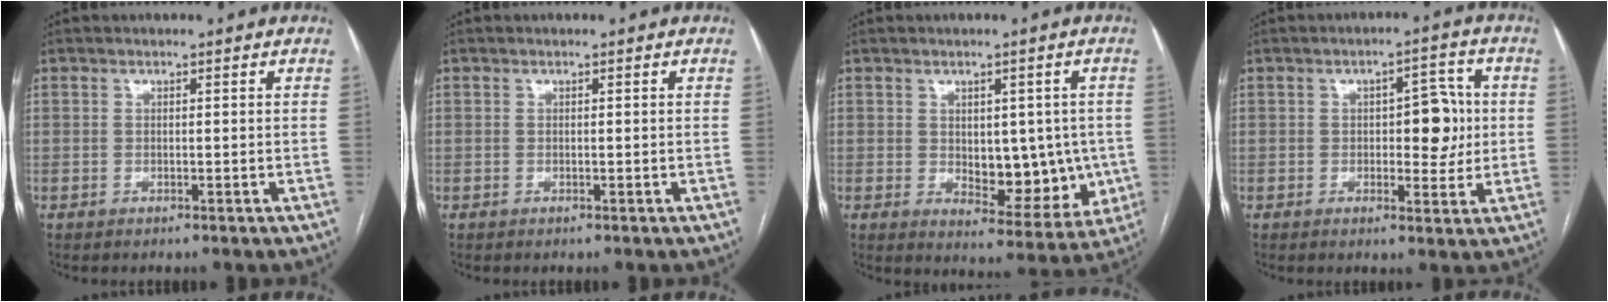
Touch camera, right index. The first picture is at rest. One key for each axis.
{"total": 0.0}
{"total": 10.3, "fx": -0.4, "fy": 5.6, "fz": 8.6, "tx": -0.099, "ty": 0.000, "tz": 0.013}
{"total": 6.5, "fx": 0.4, "fy": 2.9, "fz": 5.7, "tx": -0.071, "ty": 0.015, "tz": 0.009}